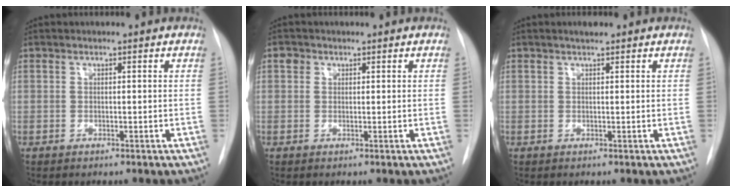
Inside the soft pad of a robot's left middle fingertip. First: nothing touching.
{"total": 1.4, "force": [0.7, 1.2, 0.3], "torque": [0.001, 0.007, 0.006]}
{"total": 1.2, "force": [0.9, 0.3, 0.7], "torque": [-0.014, 0.004, 0.016]}